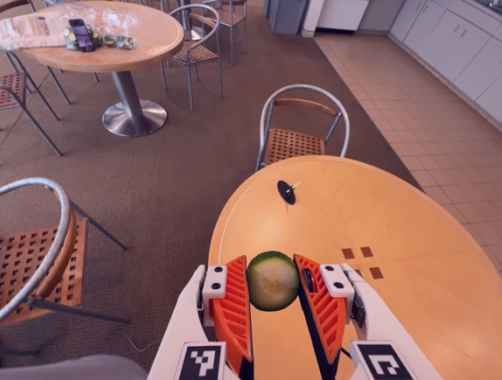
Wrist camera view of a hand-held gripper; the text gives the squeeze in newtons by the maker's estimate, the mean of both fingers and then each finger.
{"total": 7.5, "left": 7.5, "right": 7.4}